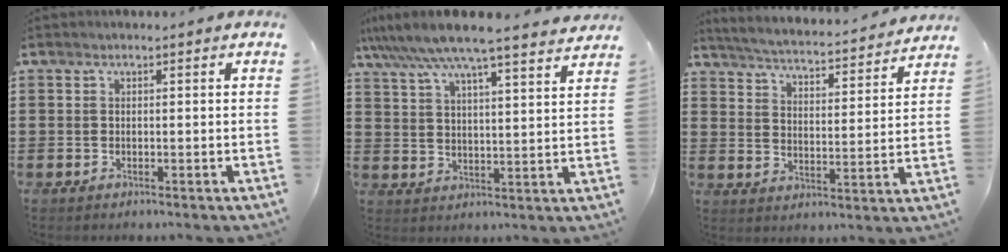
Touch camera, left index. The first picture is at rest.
{"total": 7.6, "force": [6.8, 0.3, 3.2], "torque": [-0.089, -0.036, 0.118]}
{"total": 3.5, "force": [3.4, -0.4, 0.7], "torque": [-0.035, -0.035, 0.050]}